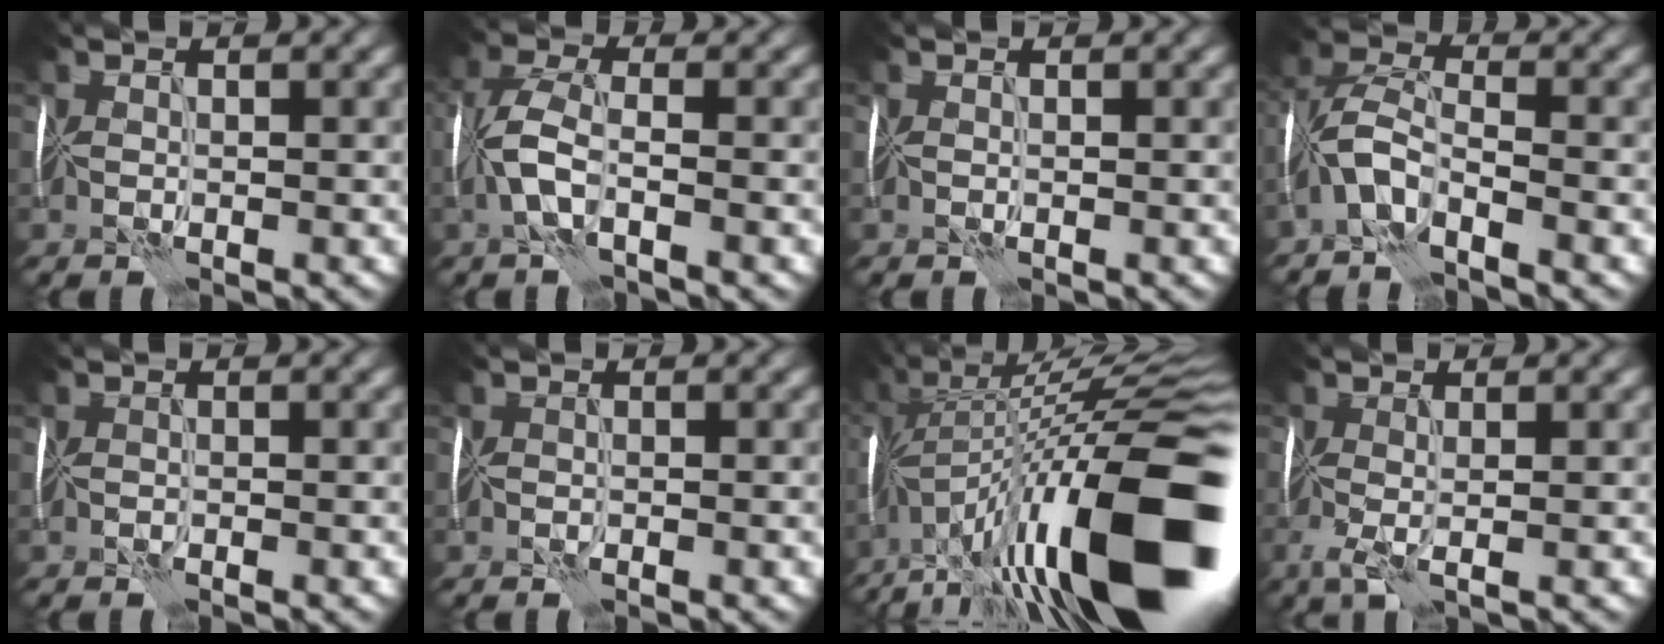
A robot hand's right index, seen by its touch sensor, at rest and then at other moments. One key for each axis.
{"total": 4.3, "fx": -1.2, "fy": 1.6, "fz": 3.8, "tx": -0.093, "ty": 0.008, "tz": -0.034}
{"total": 0.0}
{"total": 4.3, "fx": -2.6, "fy": 1.4, "fz": 3.2, "tx": -0.069, "ty": 0.006, "tz": -0.066}
{"total": 0.0}
{"total": 0.0}
{"total": 20.6, "fx": -6.1, "fy": 6.2, "fz": 18.7, "tx": -0.296, "ty": 0.026, "tz": -0.110}
{"total": 2.7, "fx": -0.5, "fy": 0.7, "fz": 2.6, "tx": -0.051, "ty": -0.007, "tz": -0.010}